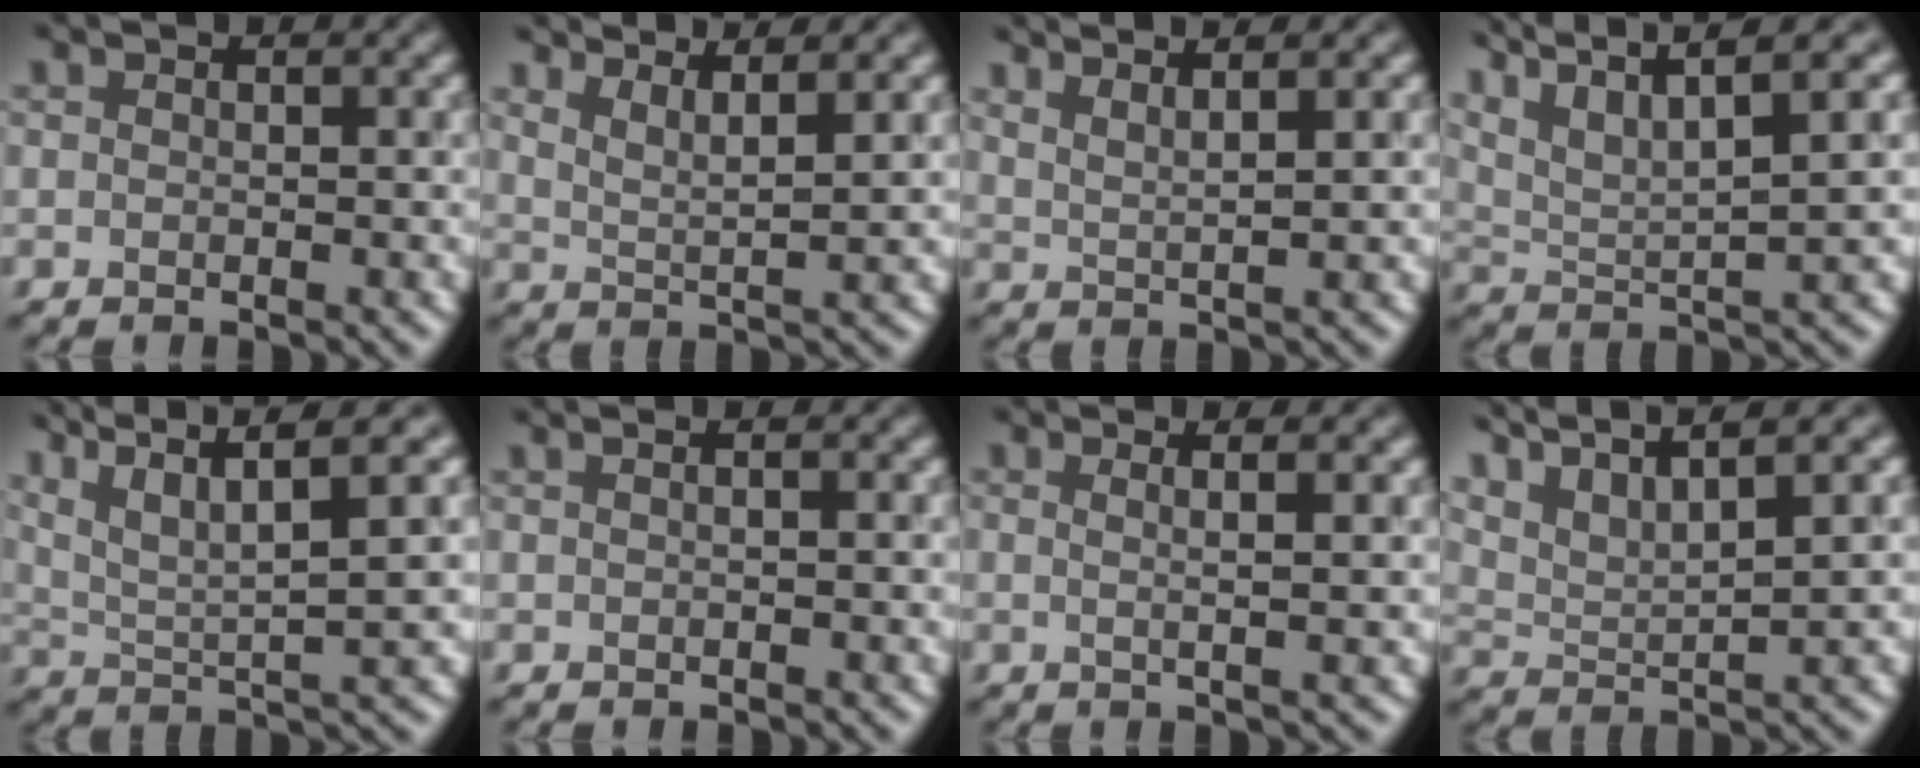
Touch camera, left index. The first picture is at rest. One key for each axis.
{"total": 3.2, "fx": 2.8, "fy": 0.3, "fz": 1.6, "tx": -0.024, "ty": 0.004, "tz": 0.060}
{"total": 3.8, "fx": 3.1, "fy": 0.7, "fz": 2.1, "tx": -0.018, "ty": 0.020, "tz": 0.034}
{"total": 9.4, "fx": 6.6, "fy": 2.1, "fz": 6.3, "tx": -0.127, "ty": 0.028, "tz": 0.113}
{"total": 8.1, "fx": 4.8, "fy": 1.6, "fz": 6.3, "tx": -0.119, "ty": 0.023, "tz": 0.100}
{"total": 1.7, "fx": 0.6, "fy": 1.0, "fz": 1.2, "tx": 0.005, "ty": 0.010, "tz": -0.017}
{"total": 3.1, "fx": 1.0, "fy": 0.9, "fz": 2.8, "tx": -0.029, "ty": 0.016, "tz": -0.007}
{"total": 8.4, "fx": 6.8, "fy": 1.4, "fz": 4.8, "tx": -0.101, "ty": 0.030, "tz": 0.107}